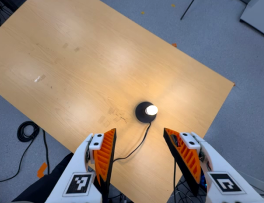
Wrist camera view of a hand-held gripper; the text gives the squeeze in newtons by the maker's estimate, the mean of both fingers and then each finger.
{"total": 0.0}